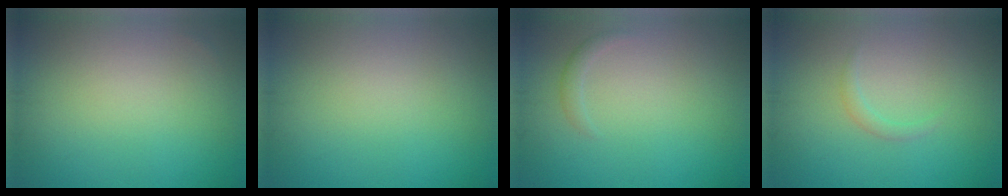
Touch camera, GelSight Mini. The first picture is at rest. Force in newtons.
{"total": 0.0}
{"total": 0.9, "press": 0.9, "slide": 0.1}
{"total": 0.9, "press": 0.9, "slide": 0.1}